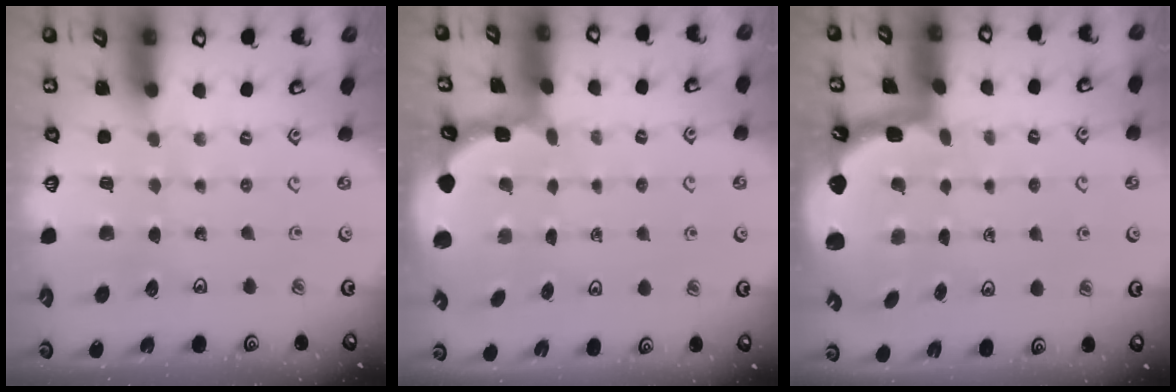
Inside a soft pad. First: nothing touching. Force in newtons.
{"total": 2.0, "press": 2.0, "slide": 0.3}
{"total": 2.5, "press": 1.7, "slide": 1.8}